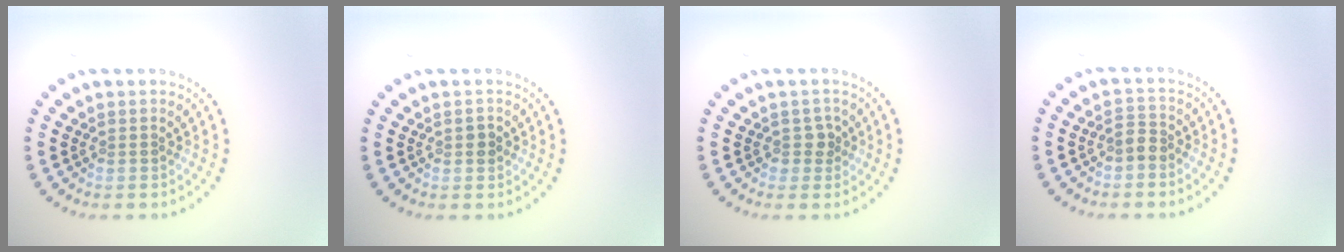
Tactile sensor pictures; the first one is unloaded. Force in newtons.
{"total": 1.0, "press": 1.0, "slide": 0.1}
{"total": 1.2, "press": 1.0, "slide": 0.6}
{"total": 1.7, "press": 1.4, "slide": 1.0}